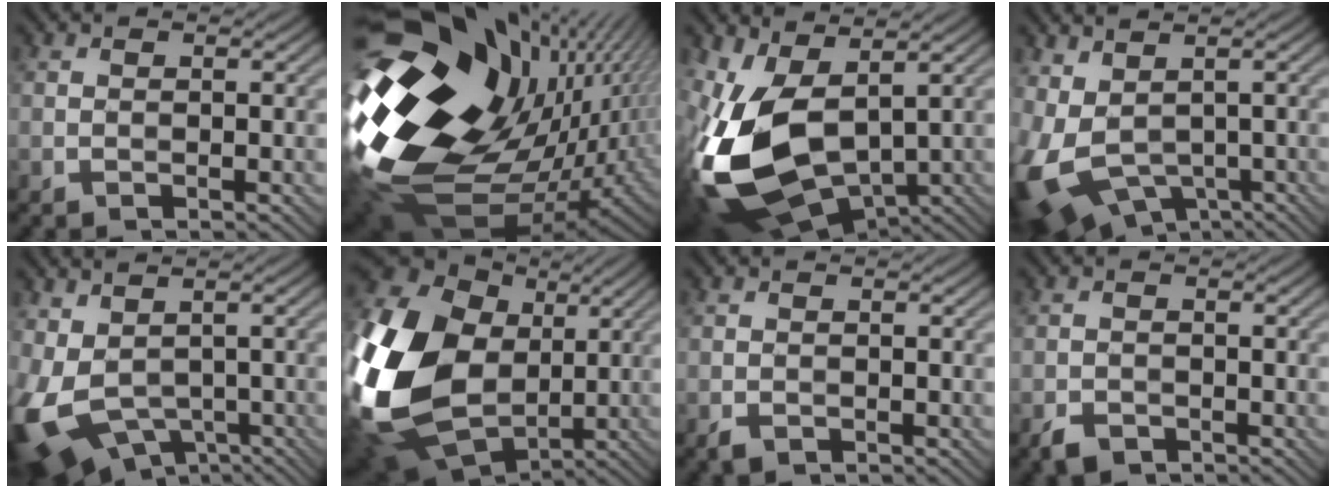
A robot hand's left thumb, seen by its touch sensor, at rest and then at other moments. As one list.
[{"total": 20.8, "force": [1.1, 13.5, 15.8], "torque": [-0.334, -0.041, 0.041]}, {"total": 16.3, "force": [-0.9, 9.3, 13.4], "torque": [-0.327, -0.043, 0.005]}, {"total": 11.6, "force": [-0.8, 7.4, 8.9], "torque": [-0.239, -0.050, 0.017]}, {"total": 12.1, "force": [-1.9, 8.1, 8.7], "torque": [-0.235, -0.052, -0.004]}, {"total": 21.6, "force": [-0.2, 16.4, 14.0], "torque": [-0.370, -0.012, 0.011]}, {"total": 1.0, "force": [-0.6, 0.6, 0.5], "torque": [-0.010, -0.003, -0.011]}, {"total": 2.0, "force": [-1.4, 1.1, 0.8], "torque": [-0.017, -0.004, -0.032]}]